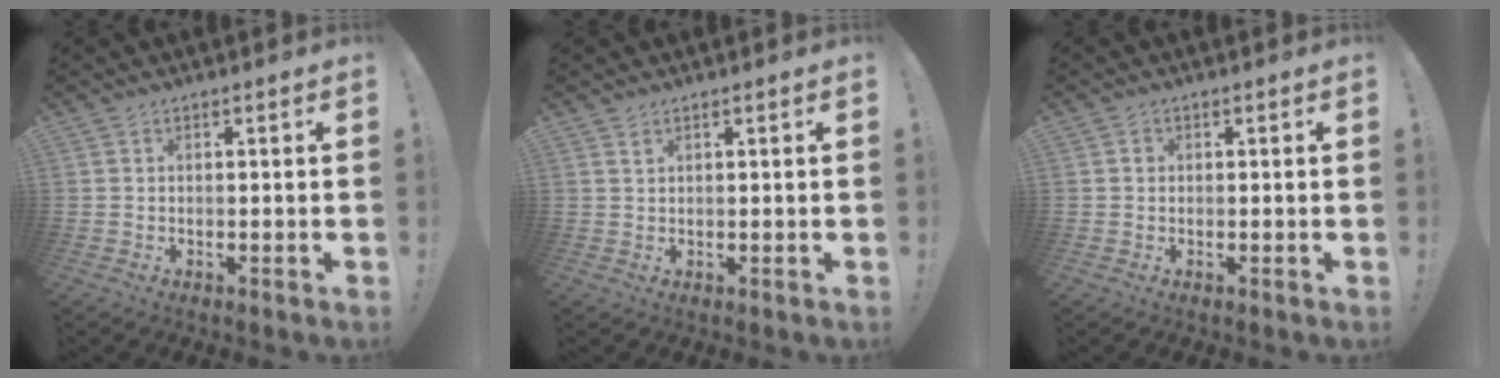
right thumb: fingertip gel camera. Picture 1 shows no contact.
{"total": 0.9, "force": [0.7, 0.3, 0.5], "torque": [-0.008, -0.001, 0.012]}
{"total": 0.9, "force": [0.0, 0.8, 0.3], "torque": [0.001, 0.002, -0.002]}